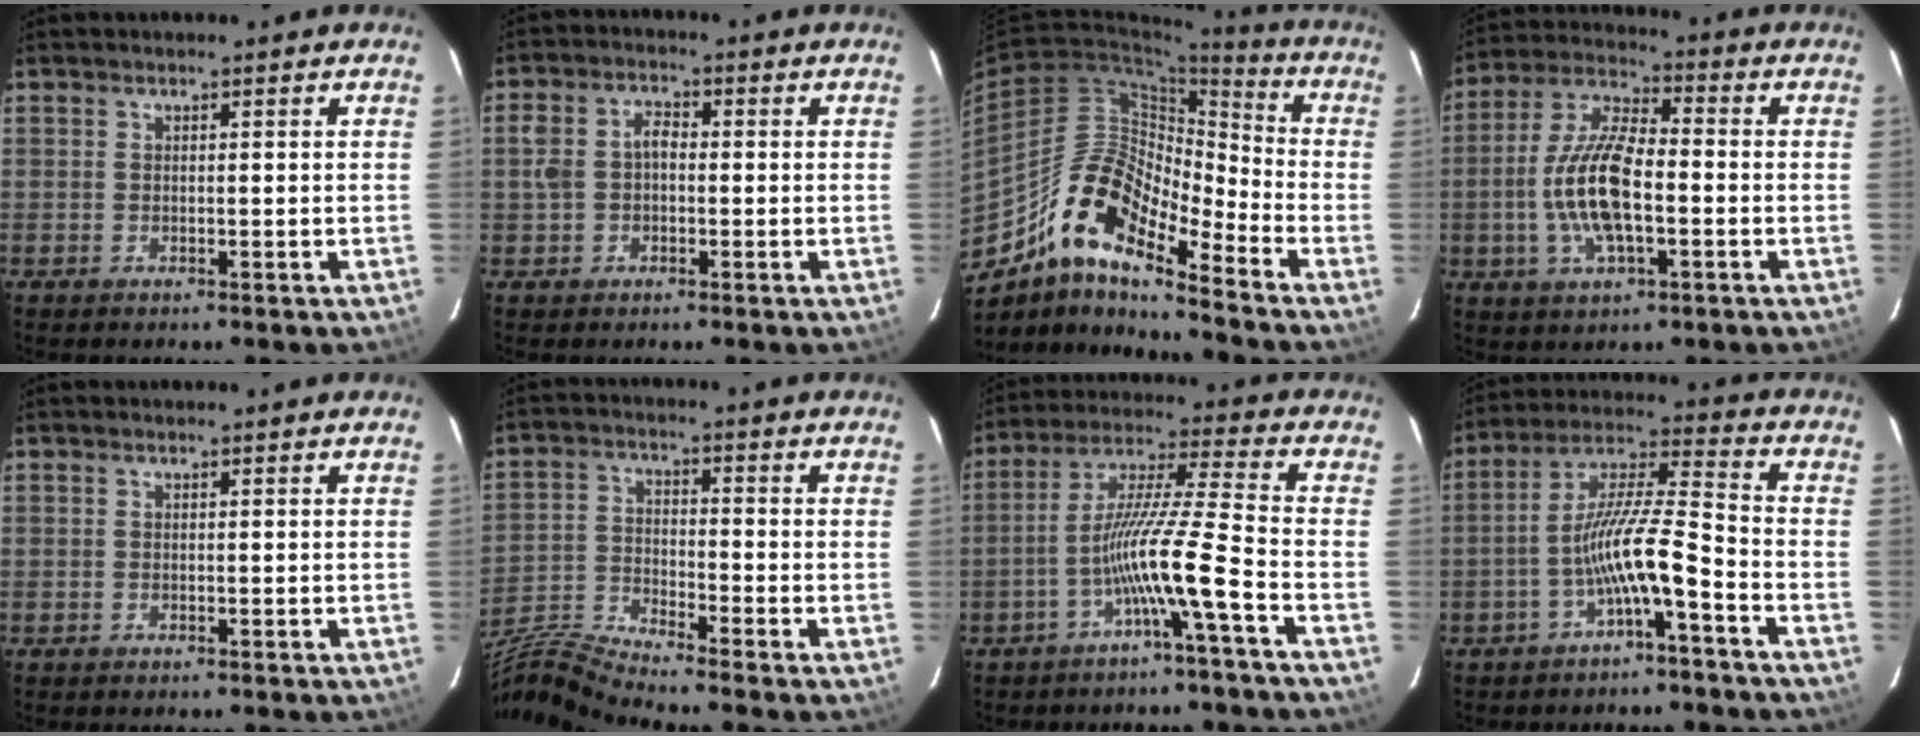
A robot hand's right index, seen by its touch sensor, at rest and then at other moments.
{"total": 5.2, "force": [-0.4, 3.8, 3.5], "torque": [-0.072, 0.017, -0.006]}
{"total": 15.4, "force": [-10.9, 3.9, 10.2], "torque": [-0.173, 0.006, -0.218]}
{"total": 13.5, "force": [-2.7, 5.1, 12.2], "torque": [-0.257, 0.002, -0.053]}
{"total": 0.0}
{"total": 10.9, "force": [-10.1, -1.5, 4.0], "torque": [-0.093, -0.014, -0.206]}
{"total": 10.7, "force": [-5.3, -2.0, 9.1], "torque": [-0.178, 0.005, -0.100]}
{"total": 9.8, "force": [-4.6, 0.6, 8.6], "torque": [-0.181, 0.013, -0.084]}